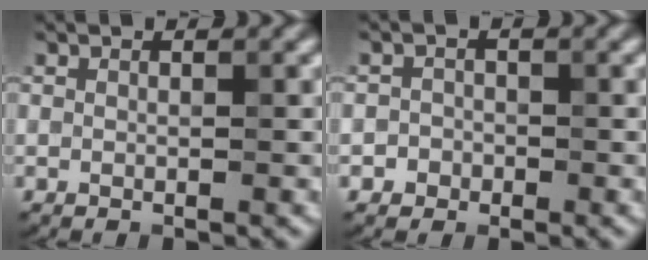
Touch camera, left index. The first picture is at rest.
{"total": 1.4, "force": [-0.6, 1.3, 0.0], "torque": [0.019, 0.003, -0.016]}